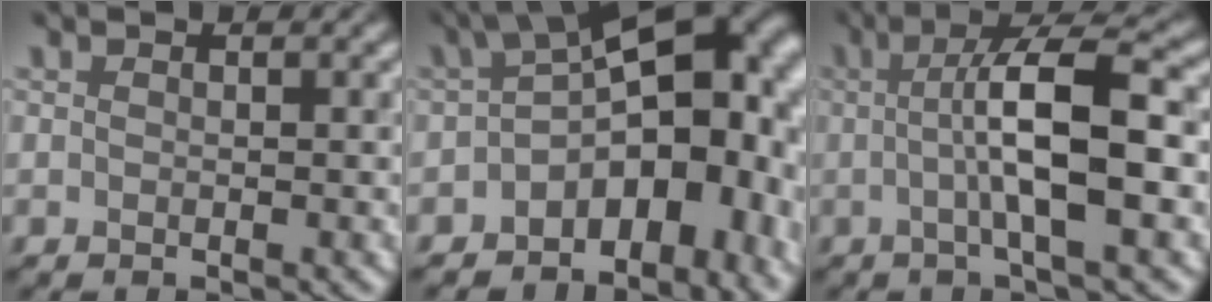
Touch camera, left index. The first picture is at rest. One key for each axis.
{"total": 13.6, "fx": -2.3, "fy": 8.7, "fz": 10.1, "tx": -0.111, "ty": 0.001, "tz": -0.032}
{"total": 7.5, "fx": -0.1, "fy": 1.5, "fz": 7.3, "tx": -0.112, "ty": 0.013, "tz": -0.007}